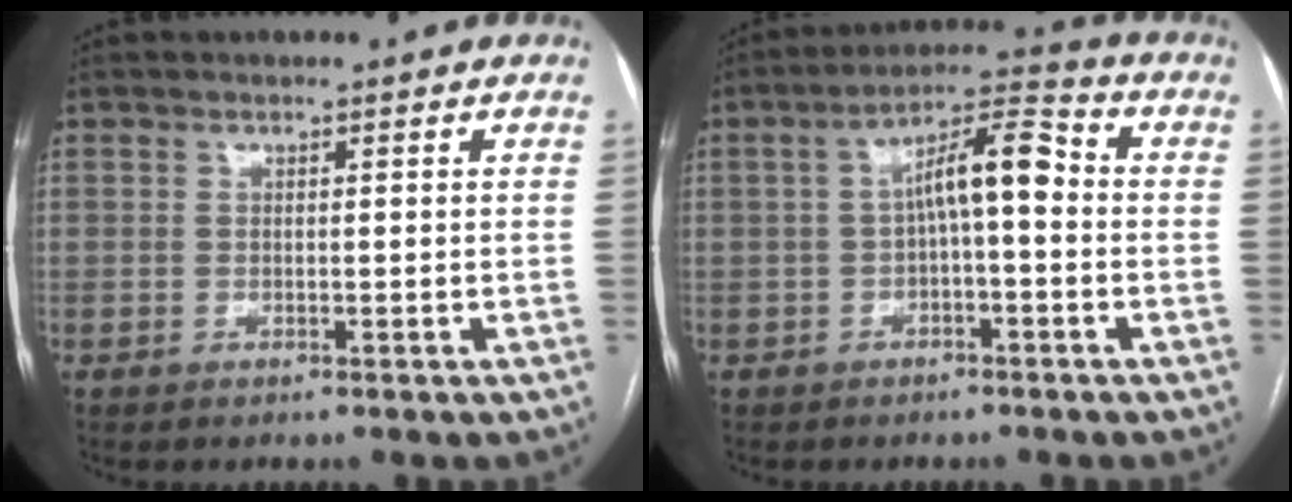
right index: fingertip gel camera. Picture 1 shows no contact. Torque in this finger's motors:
{"motor_torque": [1.13, 0.01, 0.44, 0.11]}